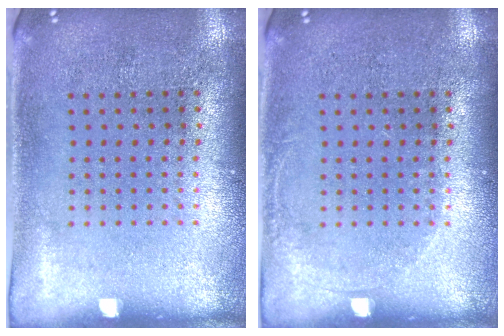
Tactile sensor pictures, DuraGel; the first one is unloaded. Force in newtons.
{"total": 0.7, "press": 0.7, "slide": 0.1}